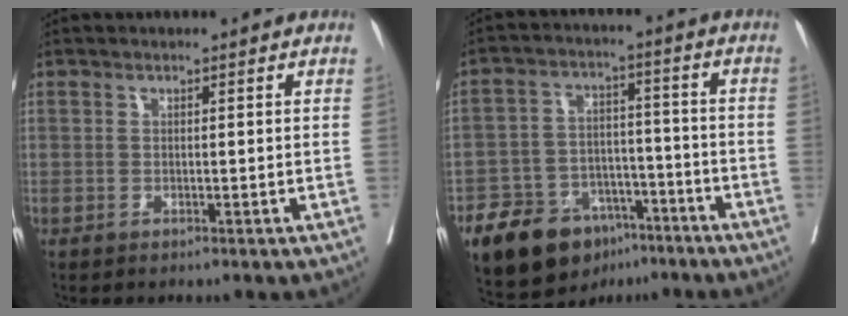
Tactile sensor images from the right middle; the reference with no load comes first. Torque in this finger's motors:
{"motor_torque": [1.08, -1.06, 0.17, 0.04]}